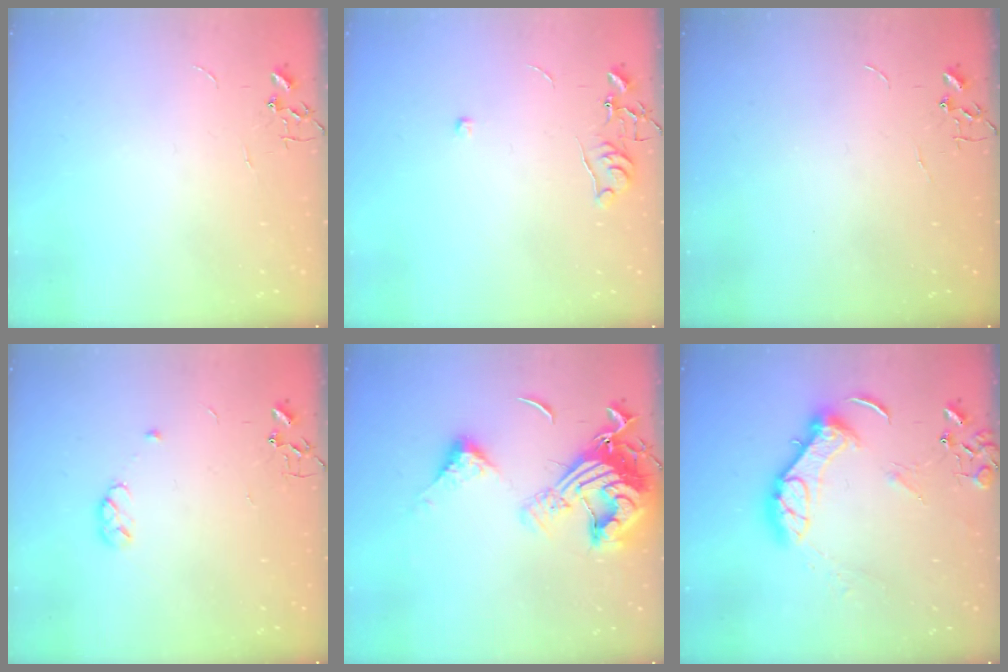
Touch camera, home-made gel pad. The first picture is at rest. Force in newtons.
{"total": 6.1, "press": 6.1, "slide": 0.7}
{"total": 0.0}
{"total": 4.6, "press": 4.6, "slide": 0.7}
{"total": 17.3, "press": 17.1, "slide": 2.1}
{"total": 12.9, "press": 12.8, "slide": 1.7}